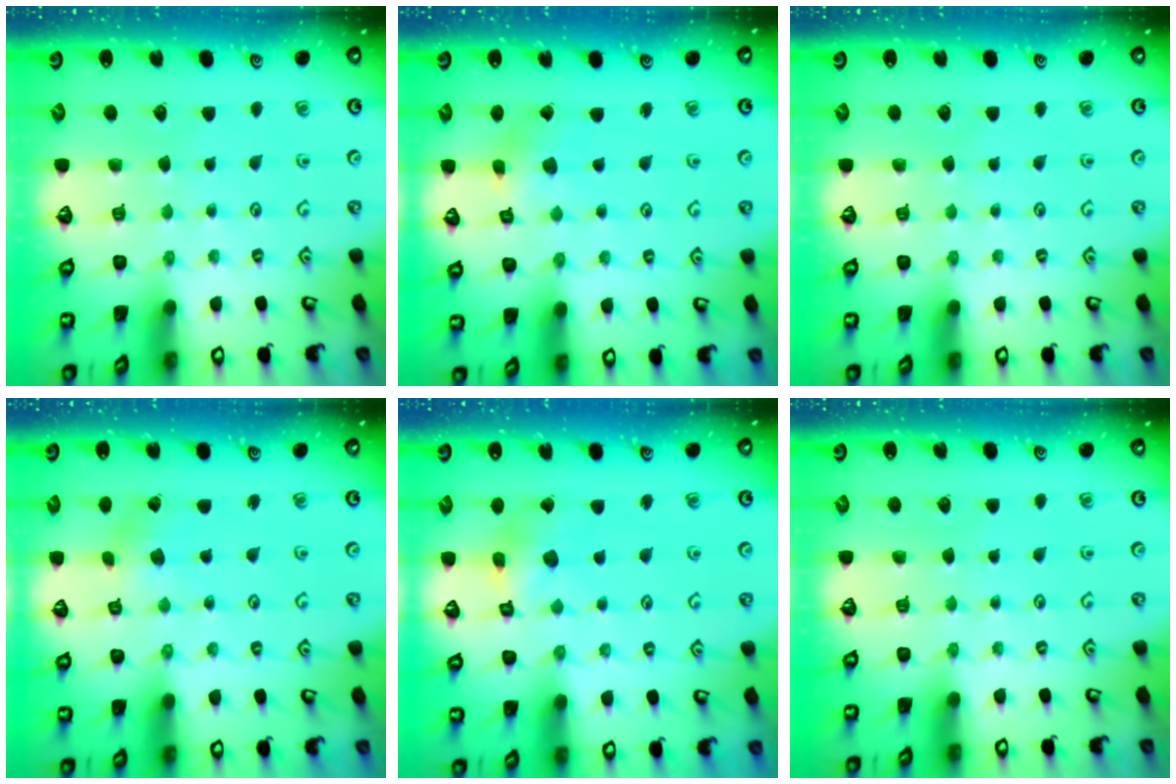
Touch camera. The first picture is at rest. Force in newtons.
{"total": 2.7, "press": 2.7, "slide": 0.2}
{"total": 0.0}
{"total": 1.6, "press": 1.6, "slide": 0.1}
{"total": 6.1, "press": 6.1, "slide": 0.4}
{"total": 0.0}